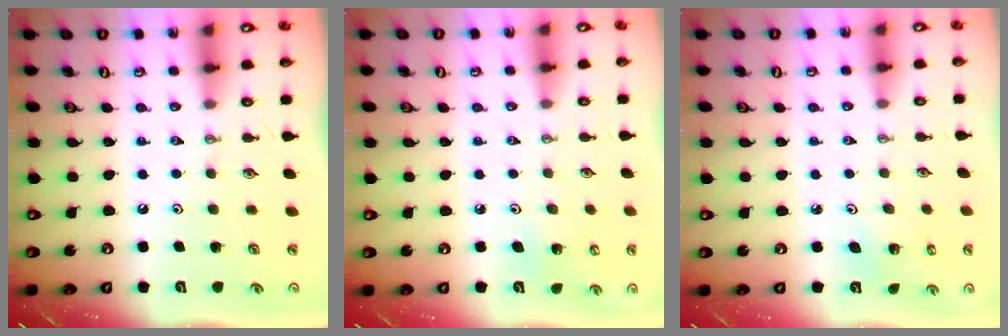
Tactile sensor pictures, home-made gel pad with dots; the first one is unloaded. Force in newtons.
{"total": 3.5, "press": 3.5, "slide": 0.3}
{"total": 2.7, "press": 2.7, "slide": 0.2}